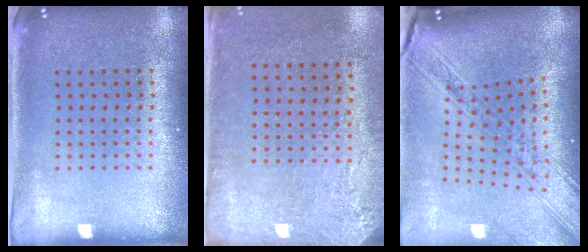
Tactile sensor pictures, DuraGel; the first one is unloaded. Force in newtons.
{"total": 2.9, "press": 2.4, "slide": 1.6}
{"total": 2.5, "press": 2.1, "slide": 1.3}